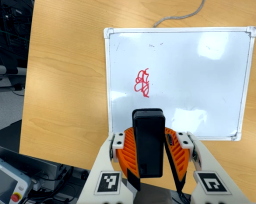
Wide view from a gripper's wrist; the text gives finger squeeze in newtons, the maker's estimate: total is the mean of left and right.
{"total": 9.4, "left": 8.9, "right": 10.0}